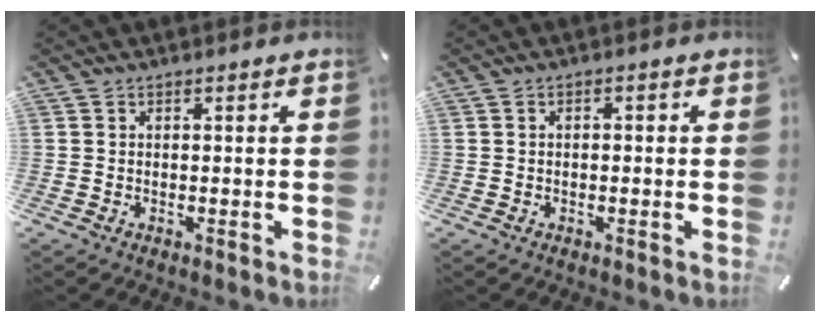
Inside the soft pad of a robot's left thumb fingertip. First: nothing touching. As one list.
[{"total": 1.0, "force": [-0.3, 0.6, 0.7], "torque": [-0.015, 0.002, -0.007]}]